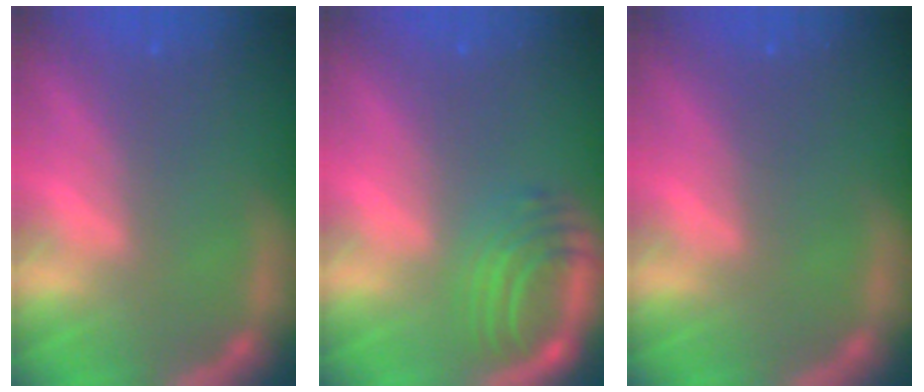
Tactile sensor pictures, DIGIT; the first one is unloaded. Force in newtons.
{"total": 5.0}
{"total": 0.0}